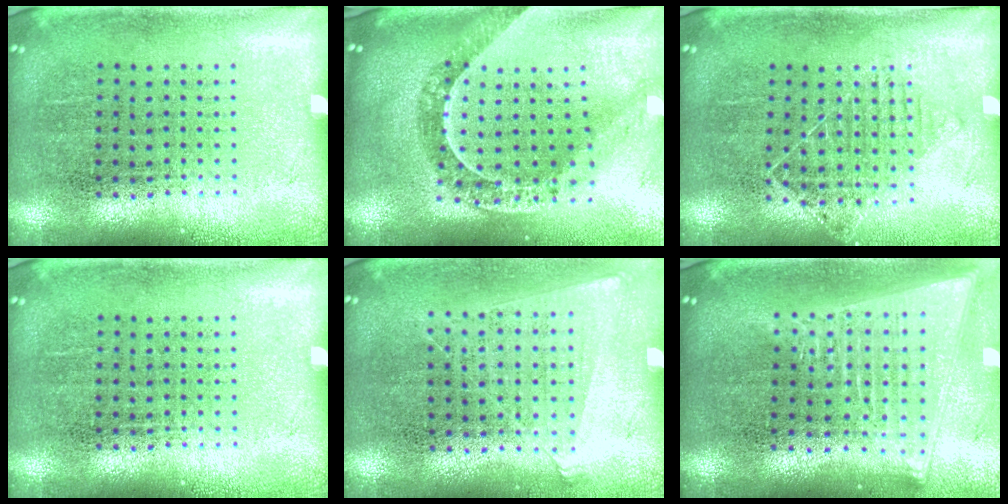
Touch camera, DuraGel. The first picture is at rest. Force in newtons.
{"total": 1.2, "press": 1.1, "slide": 0.3}
{"total": 0.9, "press": 0.9, "slide": 0.2}
{"total": 0.0}
{"total": 1.0, "press": 0.9, "slide": 0.4}
{"total": 2.0, "press": 1.7, "slide": 1.1}